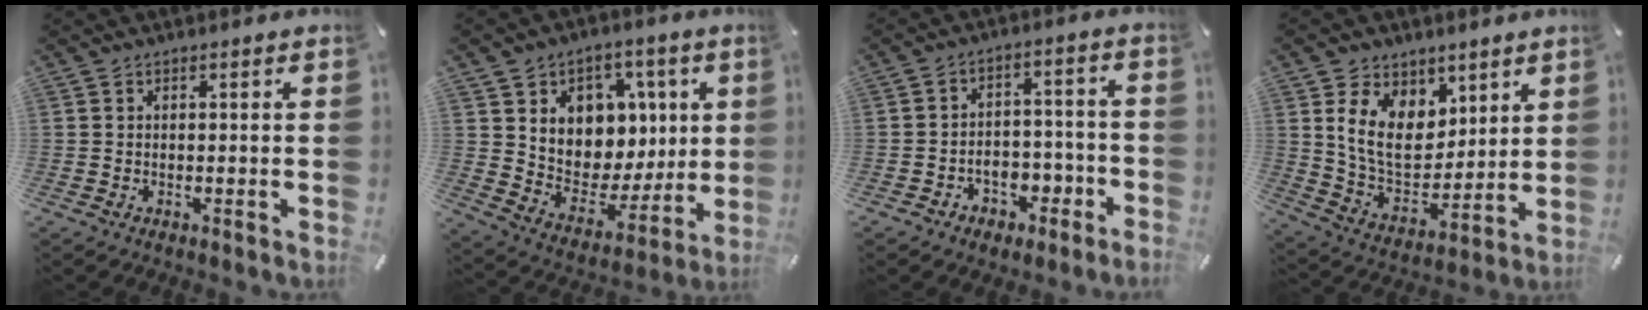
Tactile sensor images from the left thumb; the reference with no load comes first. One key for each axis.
{"total": 10.4, "fx": 2.7, "fy": 9.6, "fz": 2.8, "tx": -0.036, "ty": -0.039, "tz": 0.059}
{"total": 5.0, "fx": -3.0, "fy": 3.8, "fz": 1.2, "tx": -0.019, "ty": 0.016, "tz": -0.055}
{"total": 13.0, "fx": 5.4, "fy": 9.9, "fz": 6.6, "tx": -0.133, "ty": -0.029, "tz": 0.108}